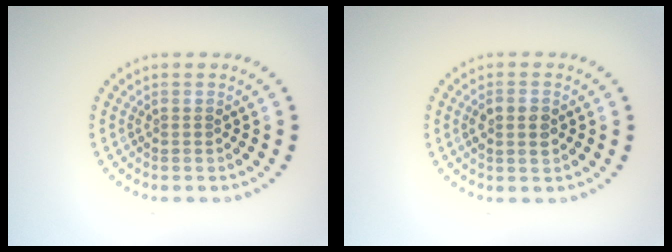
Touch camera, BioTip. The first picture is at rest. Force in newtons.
{"total": 2.0, "press": 2.0, "slide": 0.0}